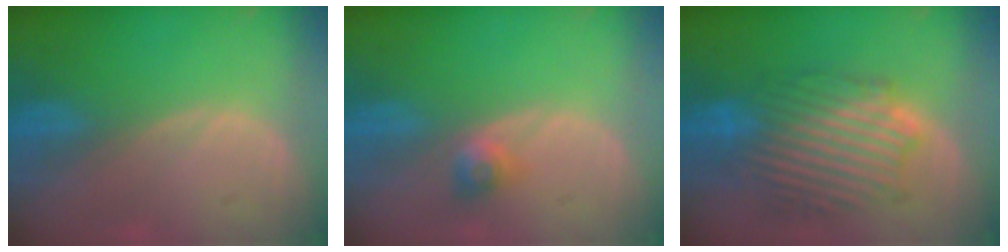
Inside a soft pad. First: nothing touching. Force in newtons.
{"total": 2.5, "press": 2.2, "slide": 1.3}
{"total": 9.8, "press": 9.8, "slide": 0.3}